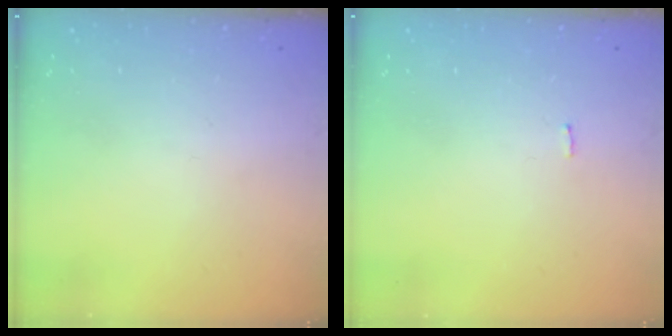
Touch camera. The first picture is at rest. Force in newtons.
{"total": 1.4, "press": 1.3, "slide": 0.1}